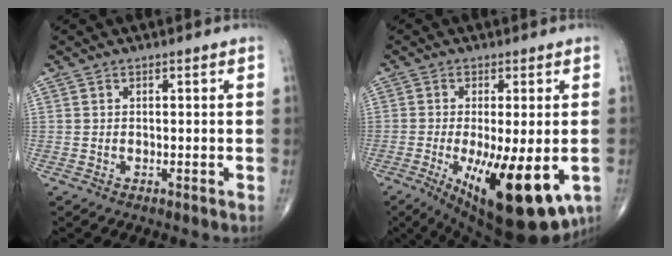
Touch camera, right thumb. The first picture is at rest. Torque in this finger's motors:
{"motor_torque": [2.54, 2.47, 1.36, -1.40, 0.50]}